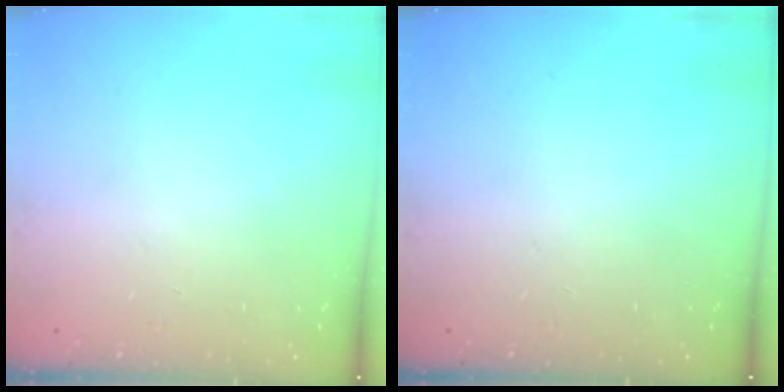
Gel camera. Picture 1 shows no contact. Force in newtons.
{"total": 0.0}